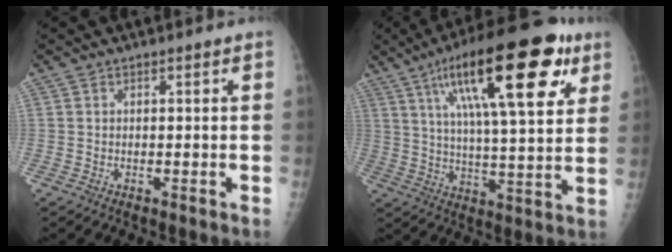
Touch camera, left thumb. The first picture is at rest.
{"total": 24.5, "force": [11.5, 7.2, 20.4], "torque": [-0.298, -0.012, 0.178]}